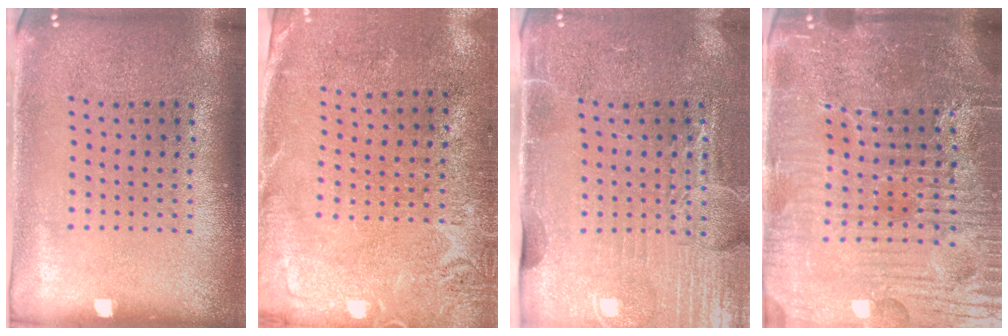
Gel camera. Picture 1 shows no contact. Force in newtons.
{"total": 2.8, "press": 2.3, "slide": 1.5}
{"total": 4.4, "press": 3.8, "slide": 2.1}
{"total": 6.0, "press": 5.6, "slide": 2.2}